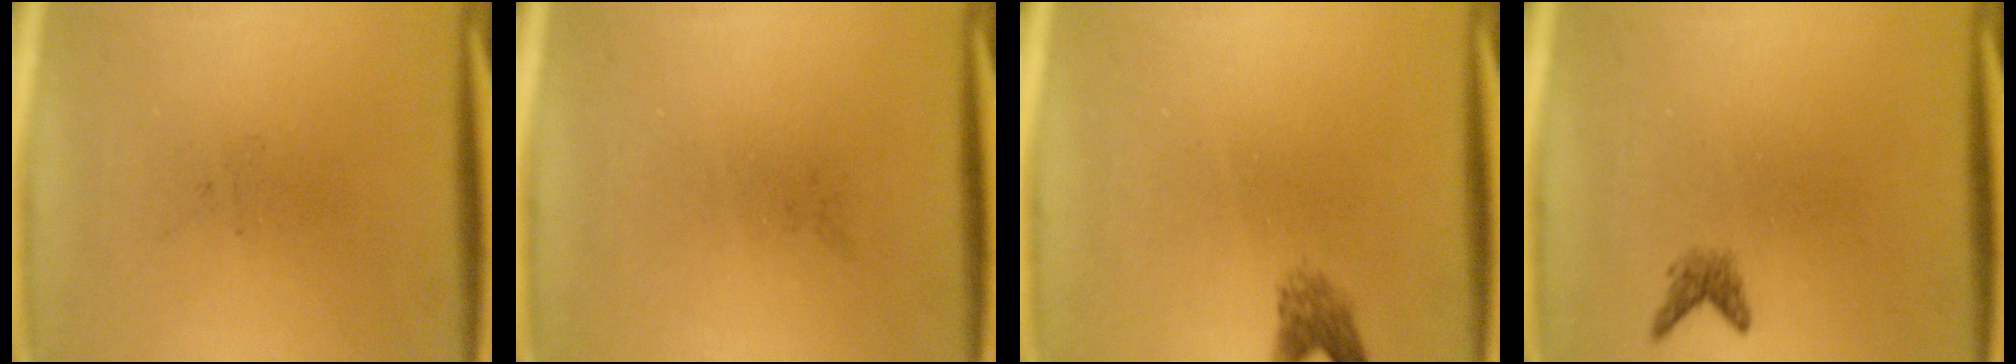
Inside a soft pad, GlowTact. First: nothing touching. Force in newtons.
{"total": 0.0}
{"total": 2.1}
{"total": 1.4}